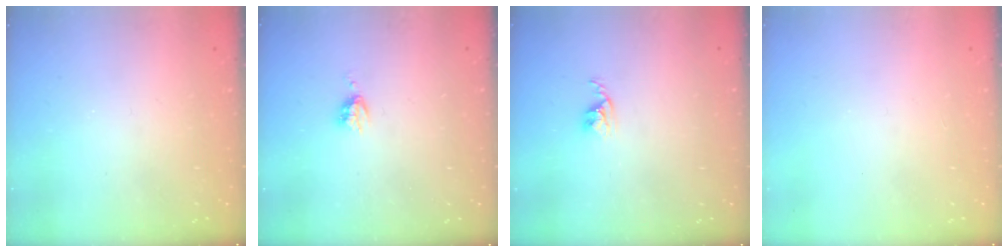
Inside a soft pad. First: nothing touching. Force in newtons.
{"total": 3.3, "press": 3.3, "slide": 0.5}
{"total": 2.7, "press": 2.7, "slide": 0.4}
{"total": 0.0}